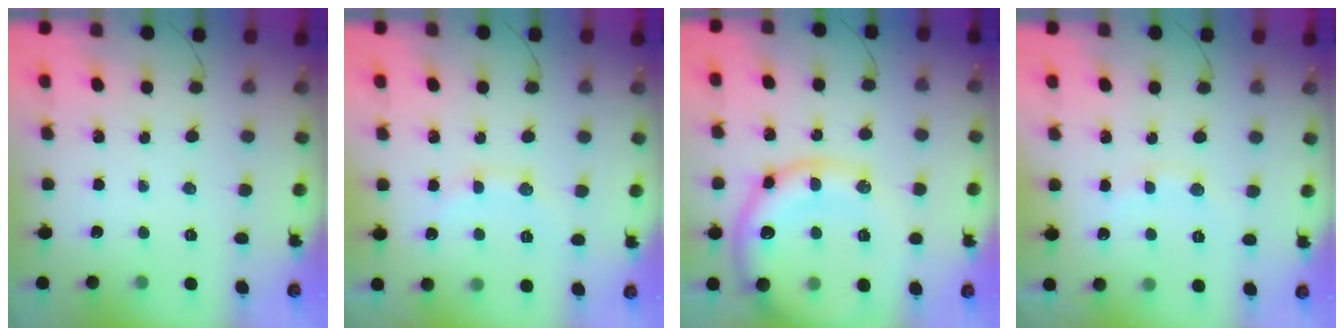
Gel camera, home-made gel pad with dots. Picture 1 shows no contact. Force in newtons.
{"total": 10.3, "press": 10.3, "slide": 0.9}
{"total": 16.2, "press": 16.0, "slide": 2.4}
{"total": 8.3, "press": 8.2, "slide": 1.5}